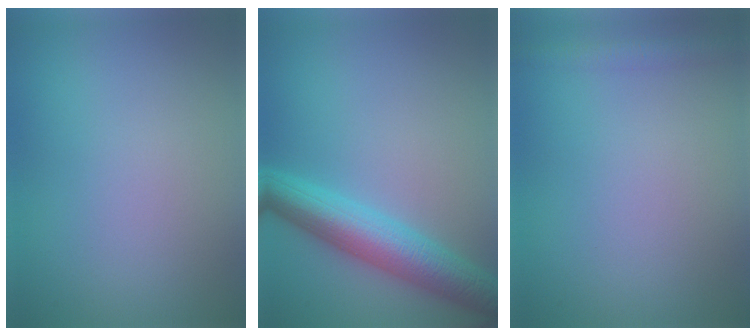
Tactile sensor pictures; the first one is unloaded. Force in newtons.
{"total": 6.1, "press": 6.1, "slide": 0.0}
{"total": 1.8, "press": 1.8, "slide": 0.1}